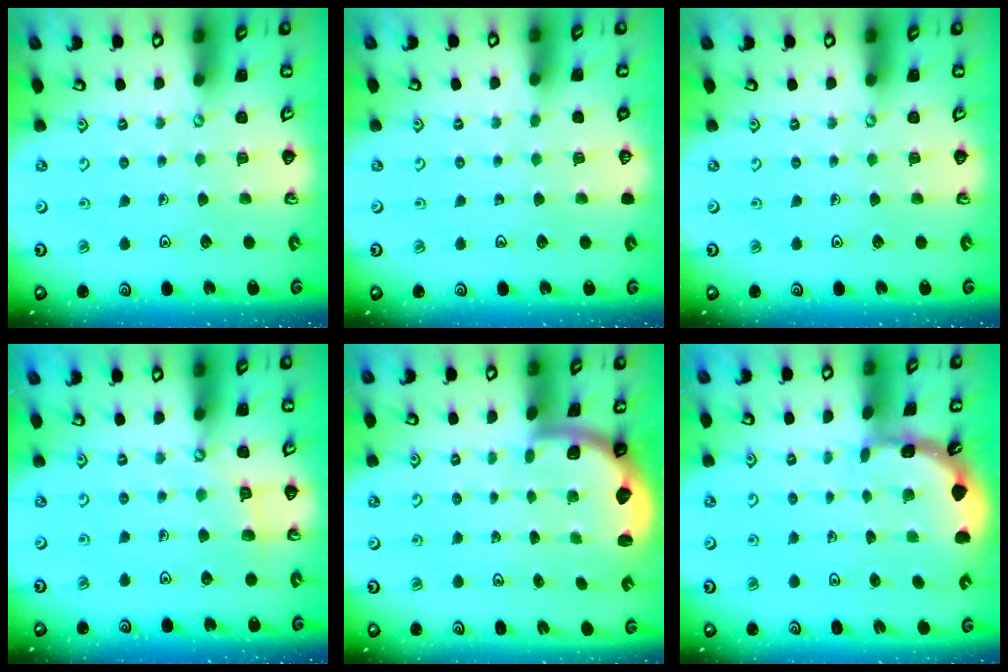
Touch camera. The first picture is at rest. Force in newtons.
{"total": 0.0}
{"total": 0.0}
{"total": 3.7, "press": 3.6, "slide": 0.5}
{"total": 2.0, "press": 2.0, "slide": 0.5}
{"total": 2.0, "press": 2.0, "slide": 0.1}